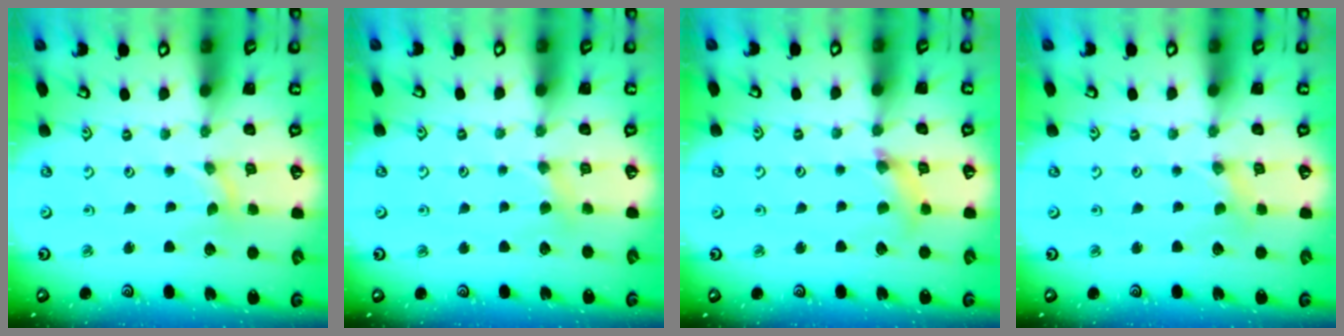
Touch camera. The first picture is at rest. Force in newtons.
{"total": 2.5, "press": 2.5, "slide": 0.4}
{"total": 5.3, "press": 5.2, "slide": 0.5}
{"total": 0.0}